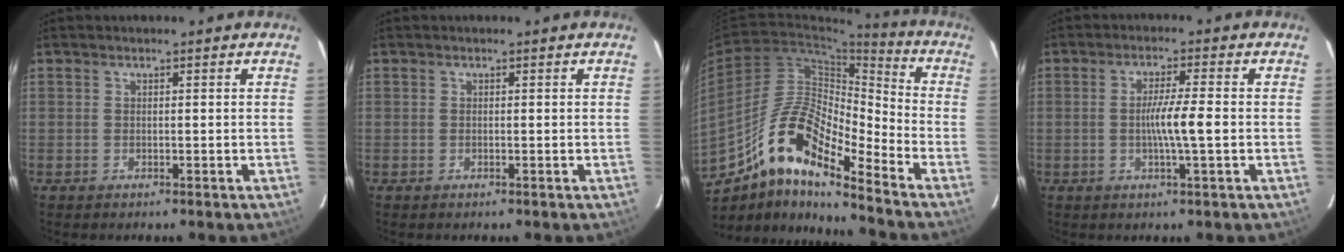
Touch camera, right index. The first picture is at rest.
{"total": 0.0}
{"total": 15.4, "force": [-9.9, 3.5, 11.3], "torque": [-0.207, 0.029, -0.170]}
{"total": 5.2, "force": [-0.7, -0.5, 5.2], "torque": [-0.092, -0.003, -0.015]}